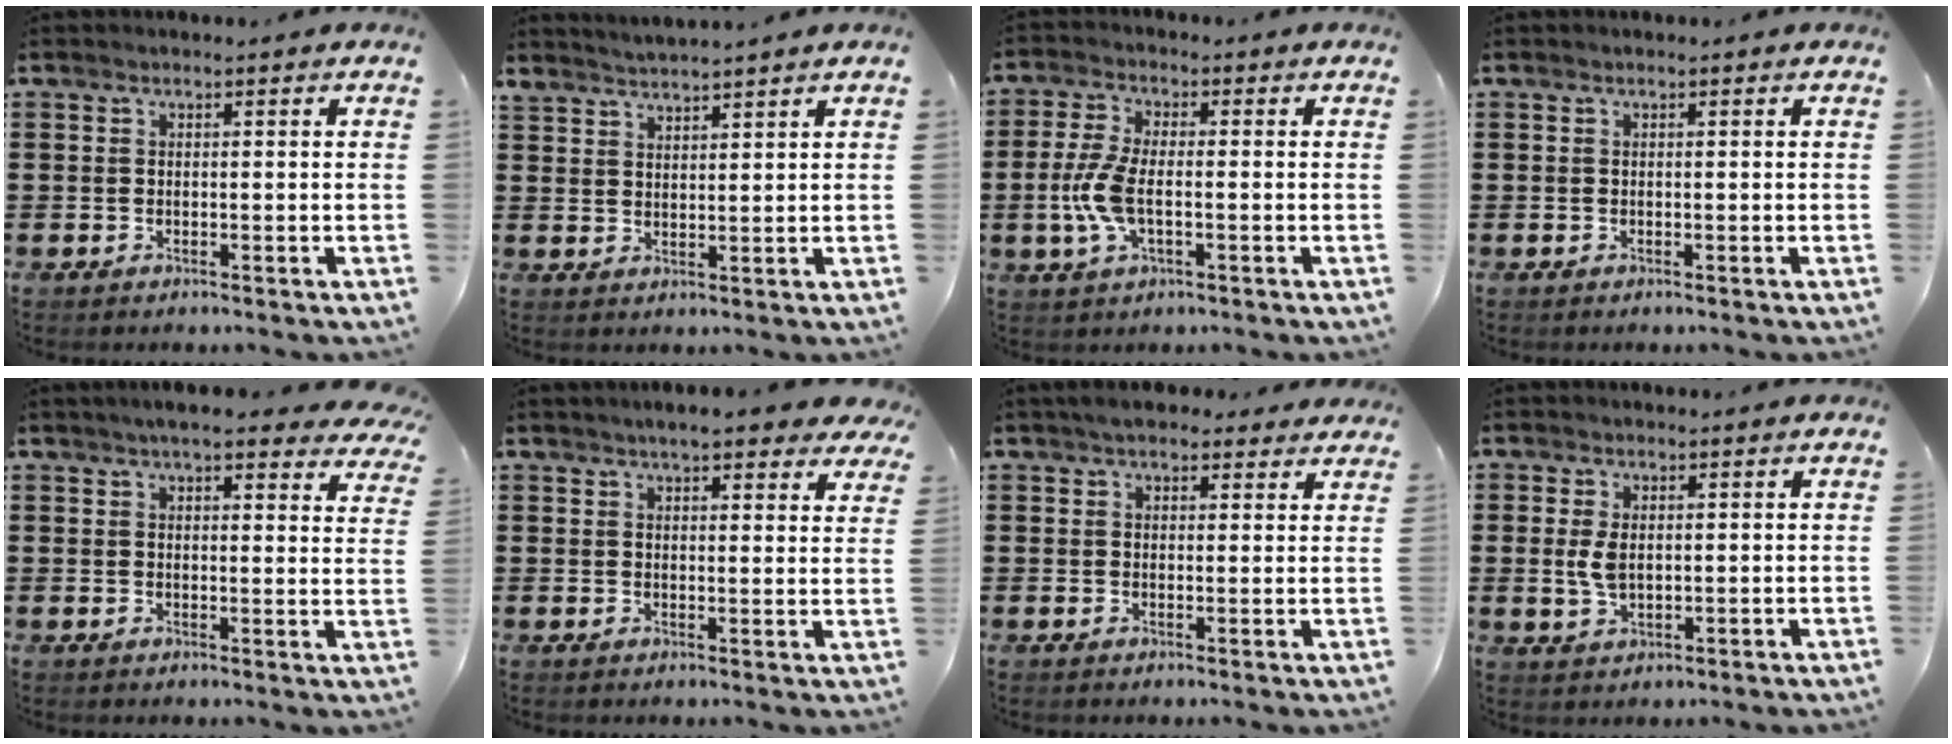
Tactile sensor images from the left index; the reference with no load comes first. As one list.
[{"total": 2.6, "force": [2.5, -0.6, -0.4], "torque": [0.000, -0.010, 0.047]}, {"total": 6.2, "force": [-1.2, 2.6, 5.5], "torque": [-0.143, -0.010, -0.032]}, {"total": 0.0}, {"total": 5.2, "force": [4.5, 0.7, 2.6], "torque": [-0.056, -0.008, 0.079]}, {"total": 4.9, "force": [4.2, 0.7, 2.4], "torque": [-0.052, -0.005, 0.073]}, {"total": 3.8, "force": [3.1, 1.6, 1.4], "torque": [-0.029, 0.000, 0.058]}, {"total": 3.8, "force": [0.4, 2.2, 3.1], "torque": [-0.081, 0.000, 0.003]}]